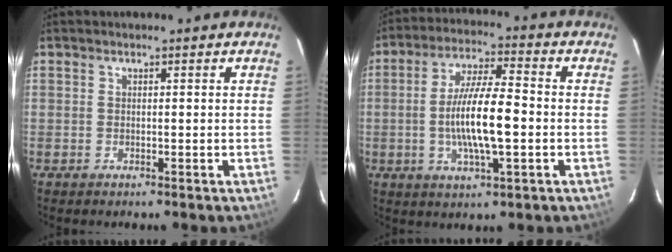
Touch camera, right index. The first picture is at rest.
{"total": 11.6, "force": [-1.8, 2.5, 11.2], "torque": [-0.214, -0.002, -0.034]}